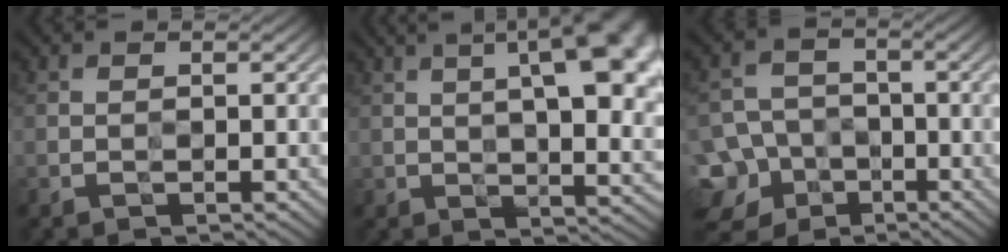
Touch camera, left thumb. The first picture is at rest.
{"total": 13.3, "force": [4.5, 5.1, 11.4], "torque": [-0.121, 0.034, 0.058]}
{"total": 9.2, "force": [-5.0, 7.4, 2.3], "torque": [-0.063, -0.033, -0.094]}